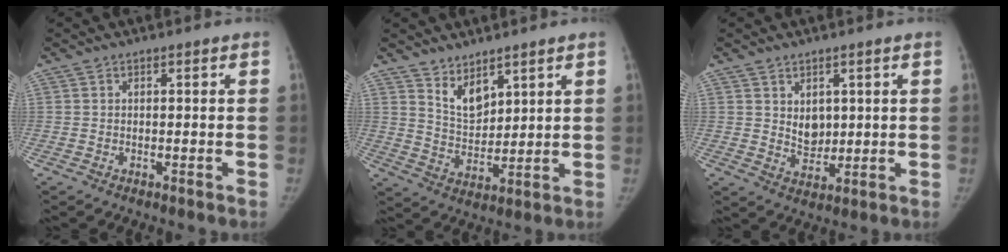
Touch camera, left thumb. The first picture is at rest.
{"total": 6.5, "force": [4.5, 3.2, 3.5], "torque": [-0.039, -0.044, 0.092]}
{"total": 4.8, "force": [1.4, 3.6, 2.9], "torque": [-0.026, -0.016, 0.034]}